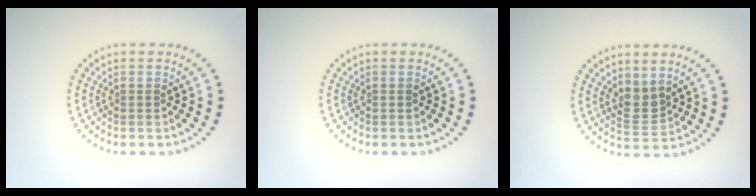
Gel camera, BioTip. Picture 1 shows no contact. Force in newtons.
{"total": 0.0}
{"total": 2.2, "press": 1.8, "slide": 1.3}